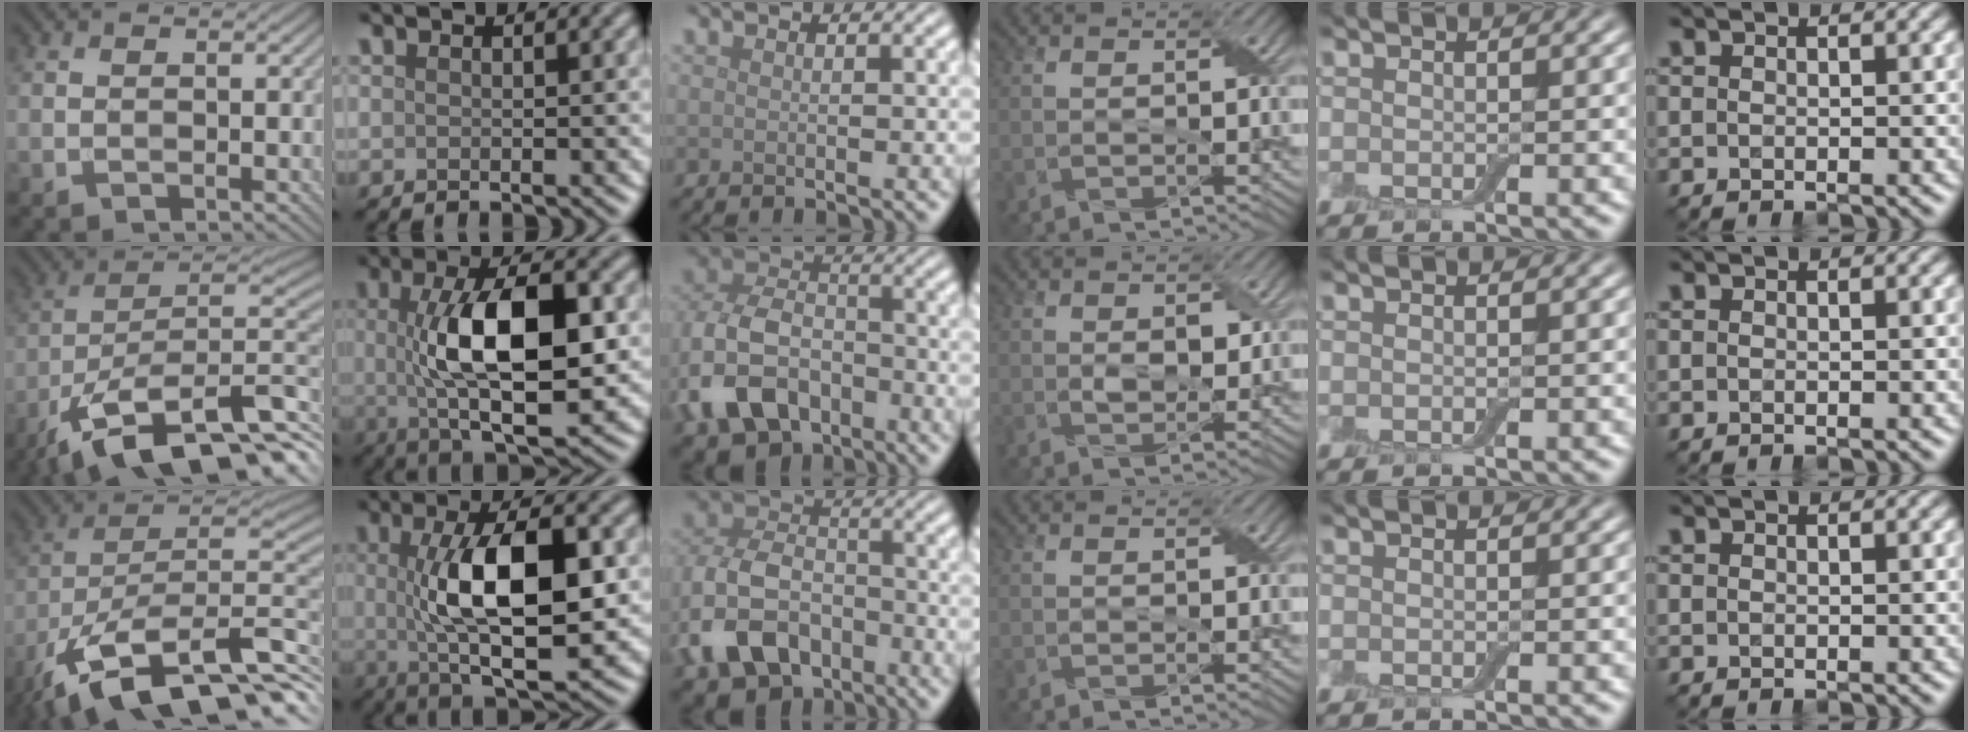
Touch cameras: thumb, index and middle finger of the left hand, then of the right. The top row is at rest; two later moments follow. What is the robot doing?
{"motion": "wrap", "object": "adhesive wrap"}